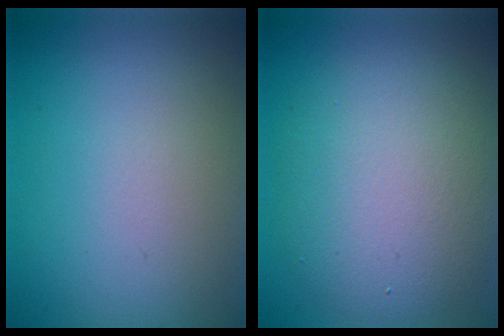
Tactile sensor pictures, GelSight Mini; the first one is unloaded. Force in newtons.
{"total": 7.2, "press": 7.2, "slide": 0.5}